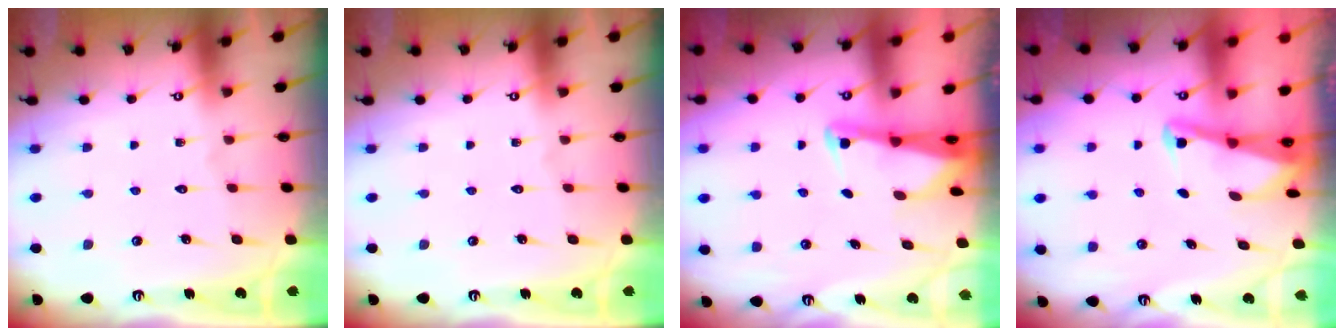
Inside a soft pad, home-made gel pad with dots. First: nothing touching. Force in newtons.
{"total": 0.0}
{"total": 2.7, "press": 2.7, "slide": 0.2}
{"total": 2.1, "press": 2.1, "slide": 0.4}